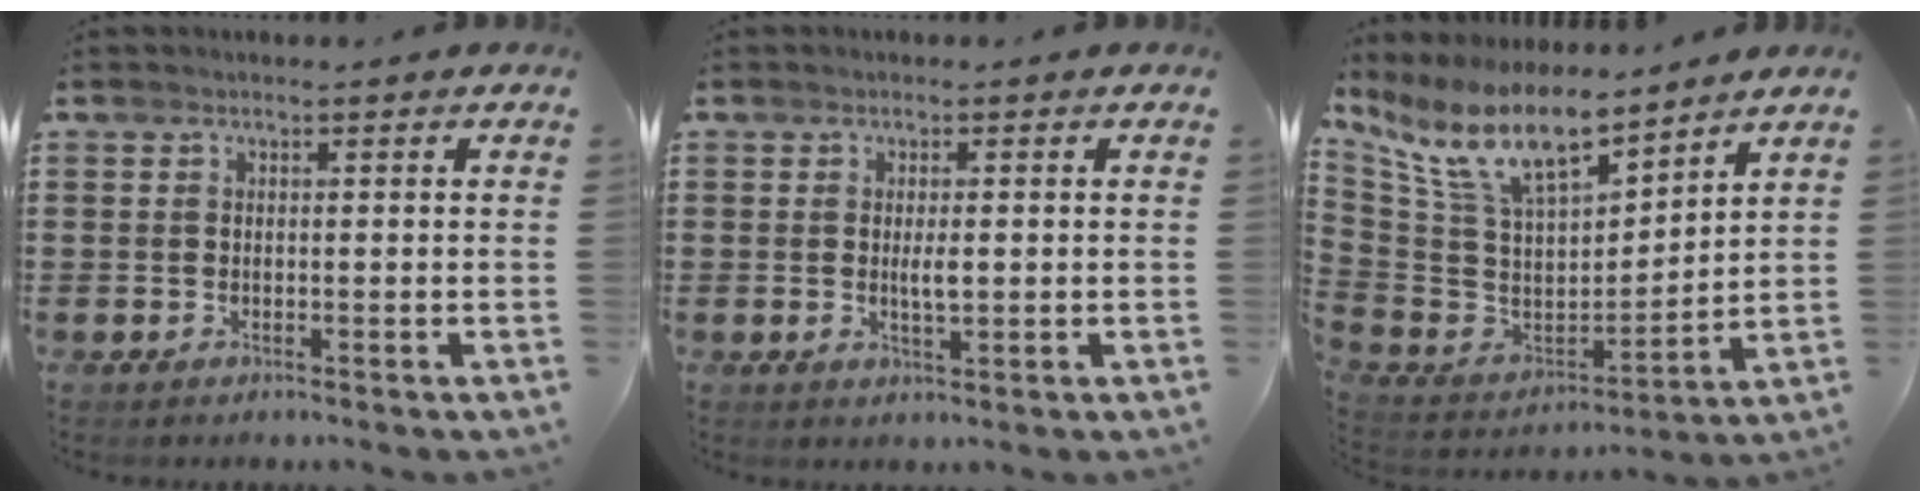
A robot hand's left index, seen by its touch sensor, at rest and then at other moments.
{"total": 2.6, "force": [0.0, 0.7, 2.5], "torque": [-0.047, -0.003, 0.000]}
{"total": 12.3, "force": [8.9, 3.9, 7.5], "torque": [-0.179, -0.048, 0.161]}